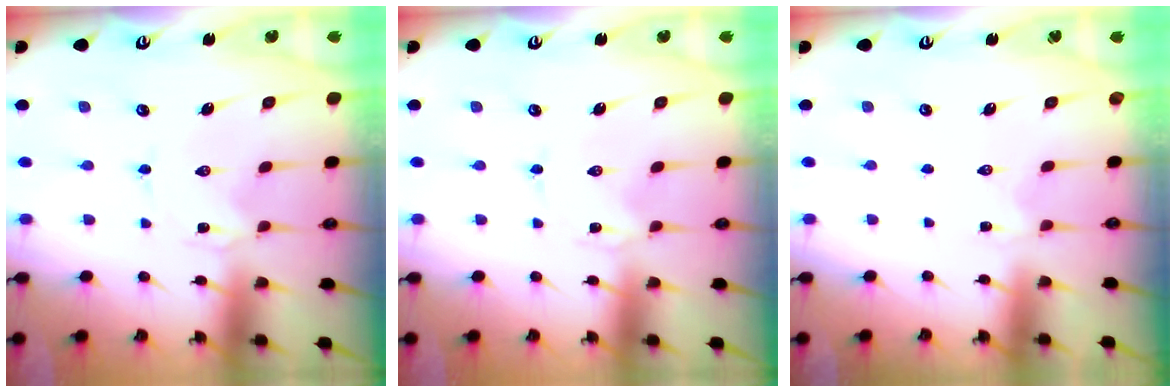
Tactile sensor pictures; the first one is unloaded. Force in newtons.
{"total": 0.0}
{"total": 2.2, "press": 2.2, "slide": 0.3}